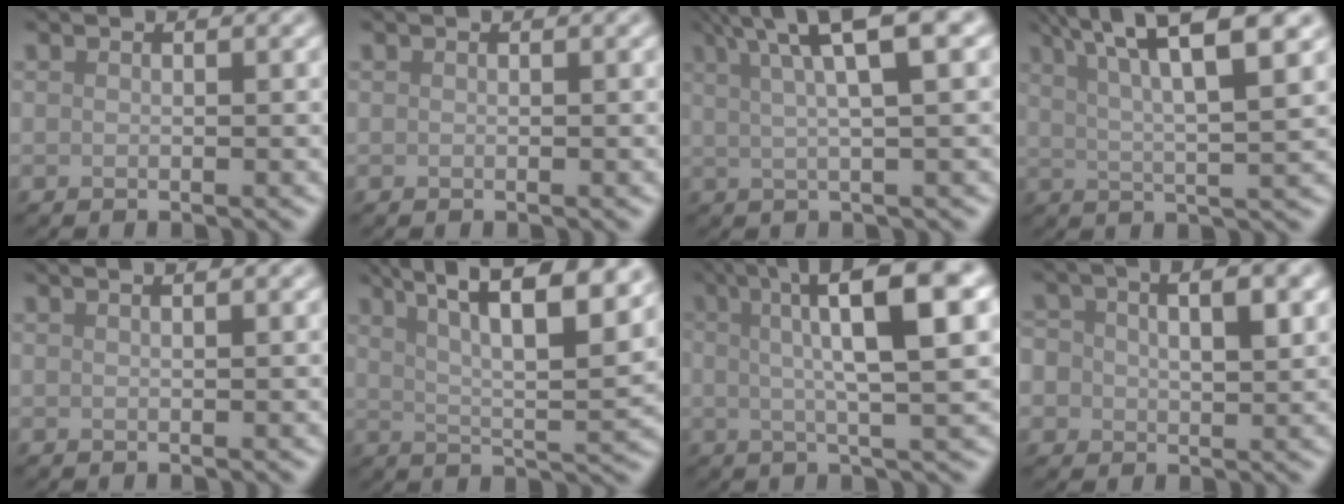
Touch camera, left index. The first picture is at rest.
{"total": 0.0}
{"total": 8.0, "force": [4.2, 1.7, 6.6], "torque": [-0.075, 0.026, 0.055]}
{"total": 9.5, "force": [5.4, 1.9, 7.6], "torque": [-0.107, 0.023, 0.083]}
{"total": 2.0, "force": [1.2, 0.8, 1.4], "torque": [-0.003, 0.000, -0.003]}
{"total": 13.1, "force": [7.6, 3.8, 10.0], "torque": [-0.128, 0.029, 0.087]}
{"total": 10.3, "force": [3.1, 2.2, 9.6], "torque": [-0.118, 0.022, 0.038]}
{"total": 6.9, "force": [1.6, 4.9, 4.5], "torque": [-0.050, 0.018, 0.004]}